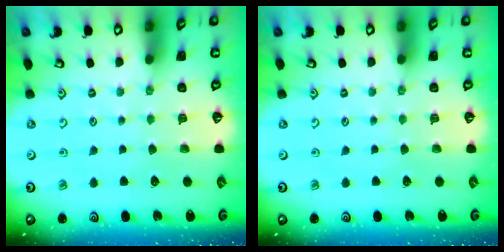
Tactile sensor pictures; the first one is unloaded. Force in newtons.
{"total": 0.0}